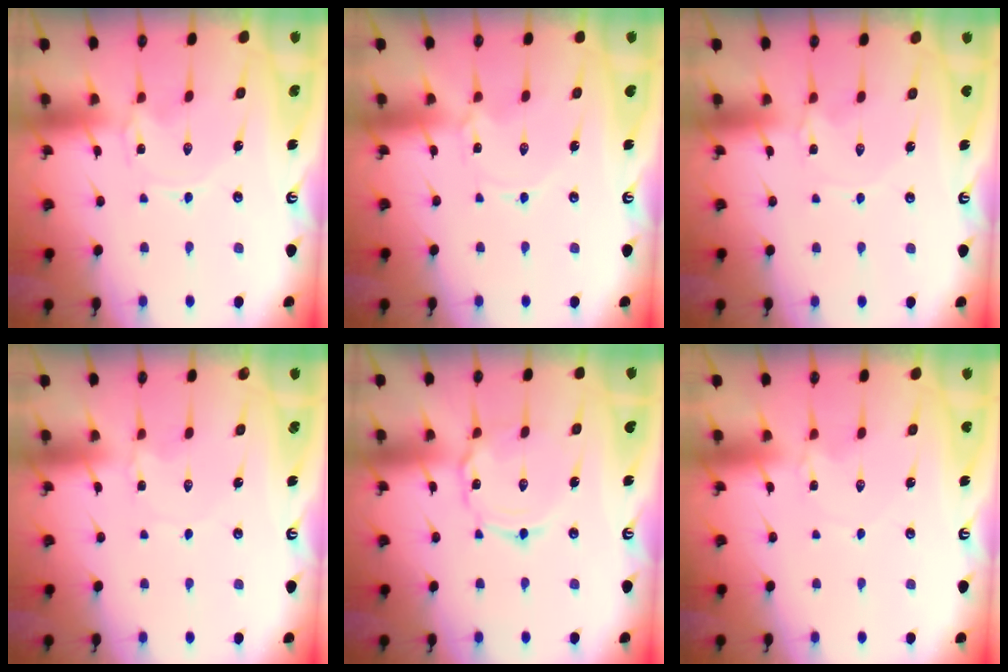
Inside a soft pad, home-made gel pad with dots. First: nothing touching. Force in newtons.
{"total": 0.9, "press": 0.9, "slide": 0.1}
{"total": 1.3, "press": 1.3, "slide": 0.3}
{"total": 0.8, "press": 0.8, "slide": 0.1}
{"total": 4.7, "press": 4.7, "slide": 0.4}
{"total": 1.8, "press": 1.8, "slide": 0.3}